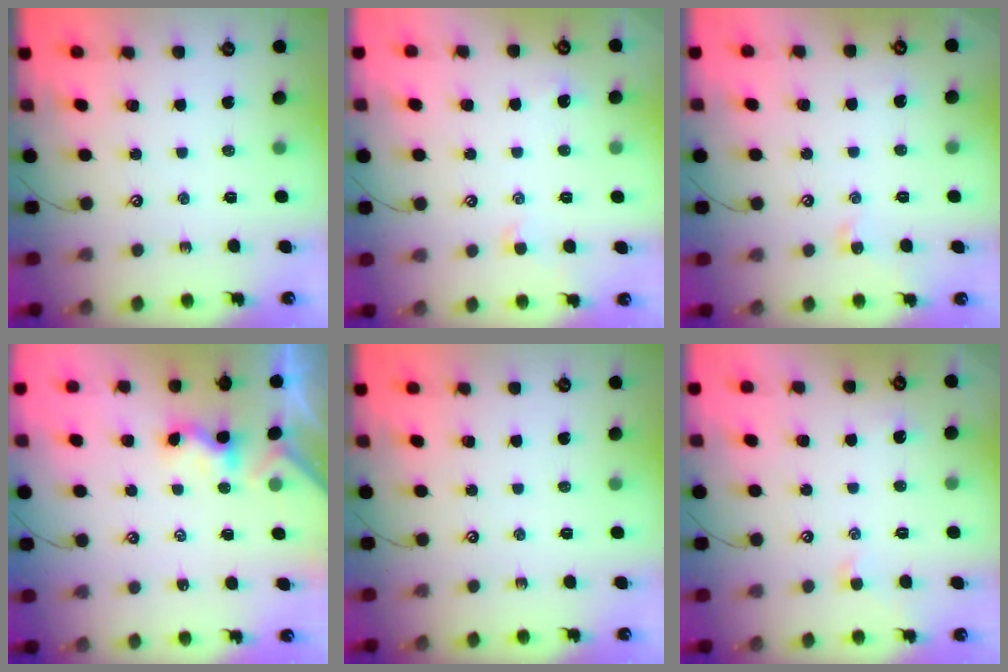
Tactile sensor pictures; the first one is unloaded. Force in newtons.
{"total": 1.2, "press": 1.2, "slide": 0.4}
{"total": 1.0, "press": 1.0, "slide": 0.3}
{"total": 1.2, "press": 1.1, "slide": 0.5}
{"total": 0.0}
{"total": 1.2, "press": 1.0, "slide": 0.6}